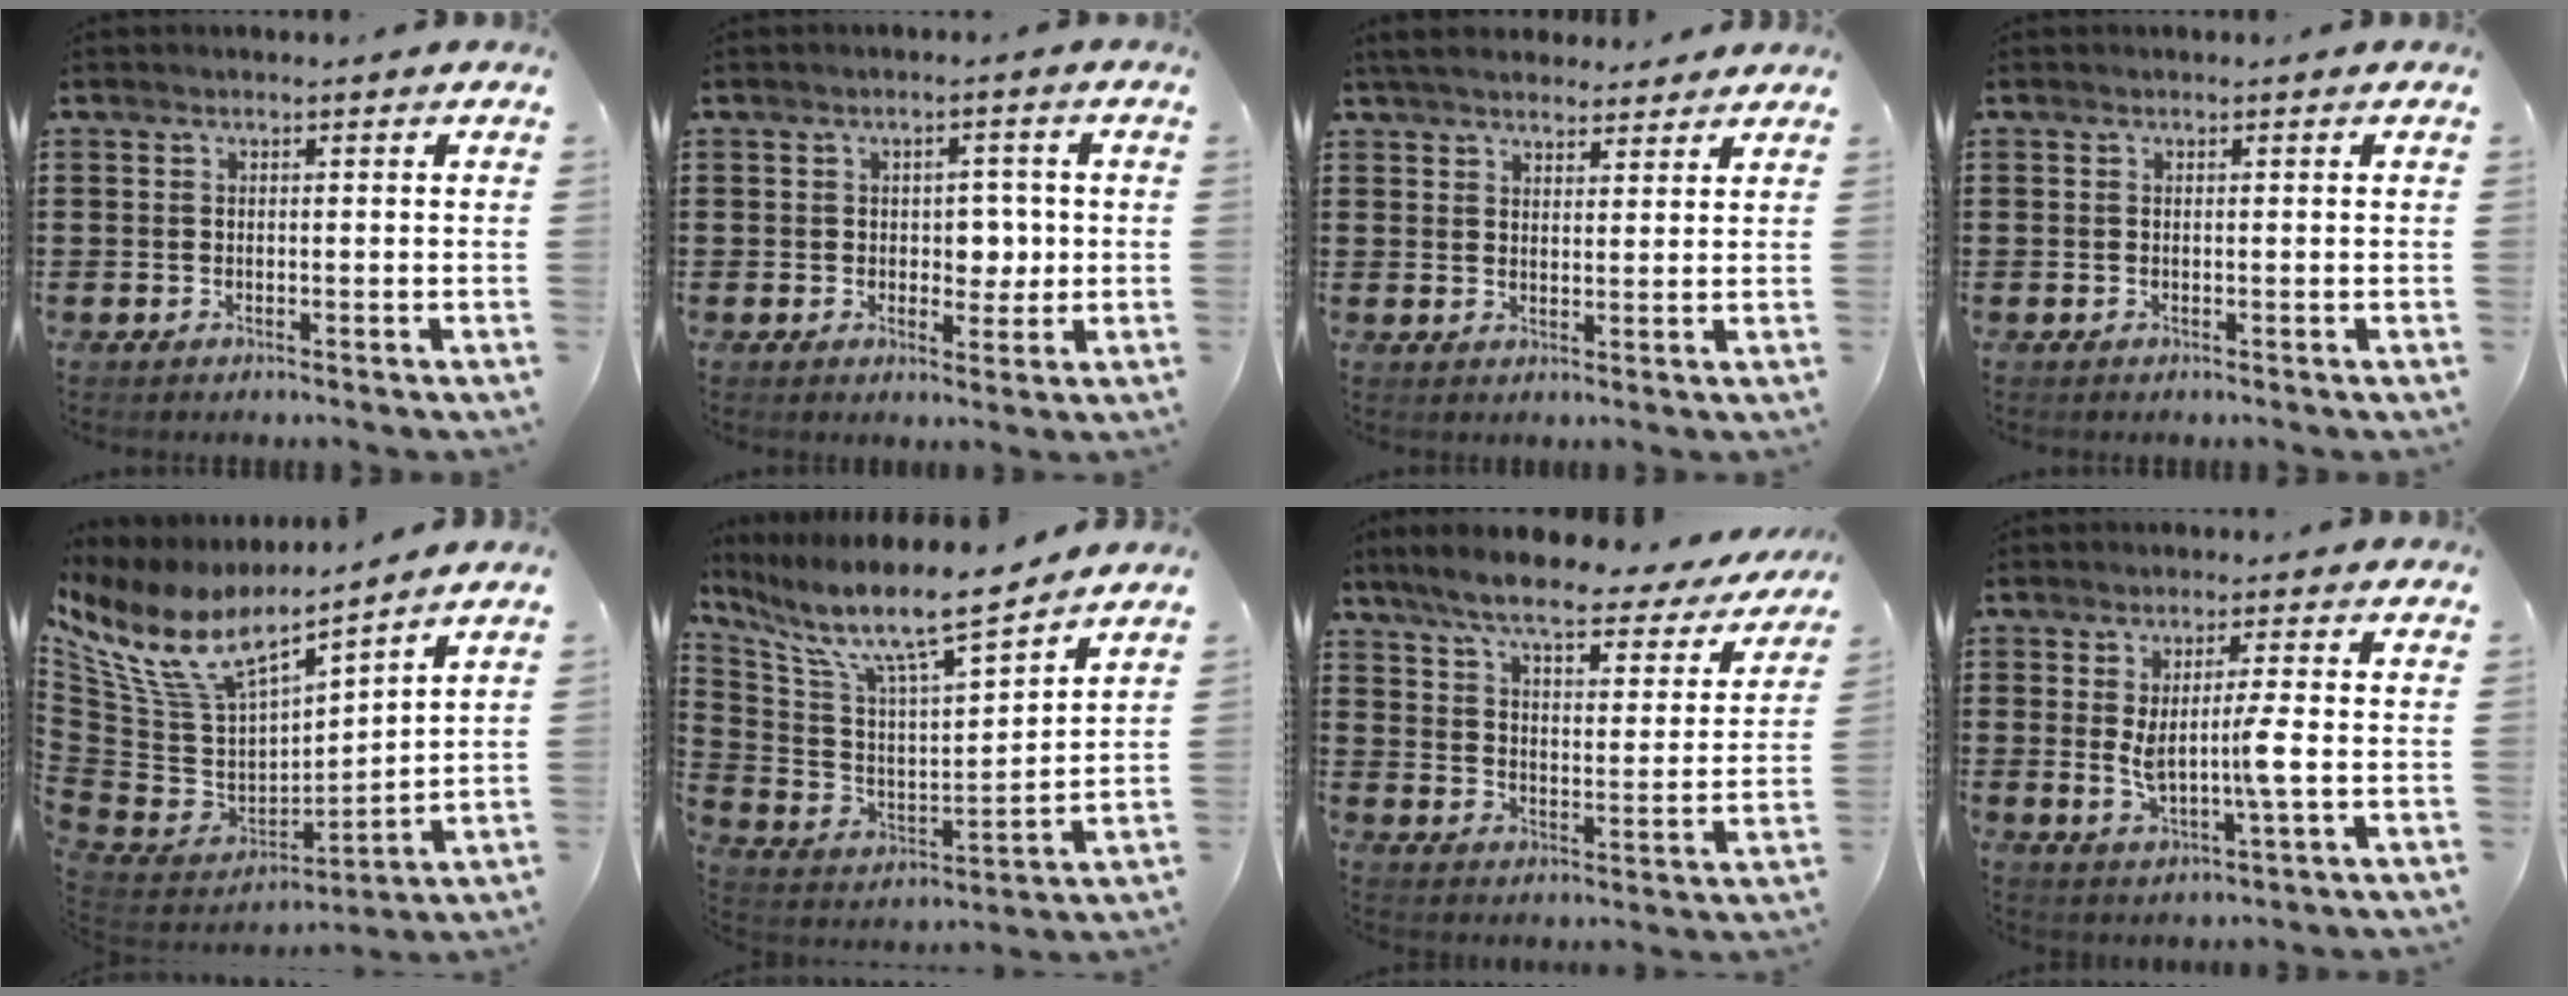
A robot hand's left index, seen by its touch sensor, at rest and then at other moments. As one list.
[{"total": 4.1, "force": [0.2, 2.7, 3.2], "torque": [-0.050, 0.002, -0.002]}, {"total": 4.5, "force": [4.2, 1.1, 1.3], "torque": [-0.037, -0.006, 0.078]}, {"total": 0.0}, {"total": 11.2, "force": [6.7, 5.0, 7.5], "torque": [-0.188, -0.045, 0.116]}, {"total": 10.7, "force": [8.6, 1.3, 6.3], "torque": [-0.149, -0.062, 0.139]}, {"total": 7.7, "force": [6.5, 0.7, 4.1], "torque": [-0.106, -0.036, 0.109]}, {"total": 5.8, "force": [-0.1, 0.3, 5.8], "torque": [-0.118, -0.012, -0.010]}]